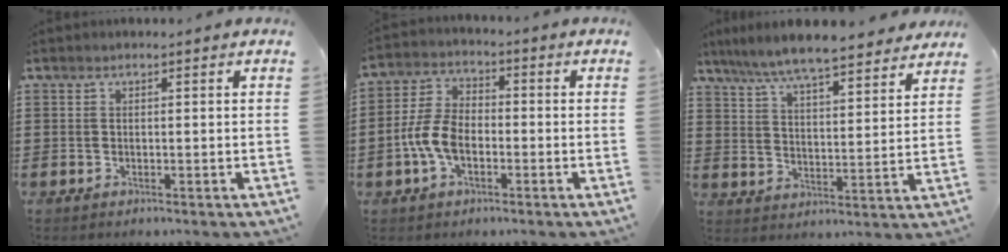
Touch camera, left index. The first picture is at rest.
{"total": 6.7, "force": [-2.1, 4.0, 5.0], "torque": [-0.129, 0.001, -0.049]}
{"total": 7.0, "force": [6.5, 0.4, 2.7], "torque": [-0.079, -0.032, 0.113]}